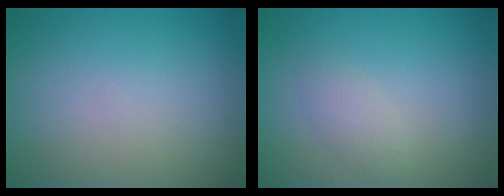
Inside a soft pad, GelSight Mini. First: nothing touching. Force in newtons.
{"total": 1.5, "press": 1.5, "slide": 0.1}